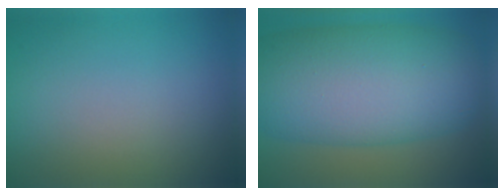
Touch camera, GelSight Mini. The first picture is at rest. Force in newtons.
{"total": 13.7, "press": 13.7, "slide": 0.2}